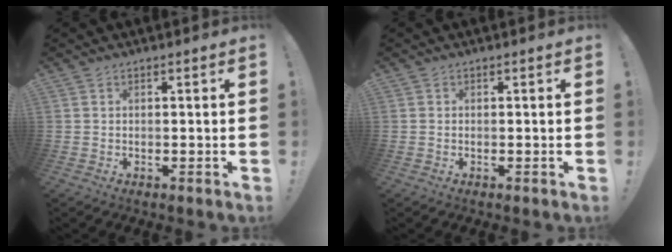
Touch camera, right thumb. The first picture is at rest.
{"total": 0.0}